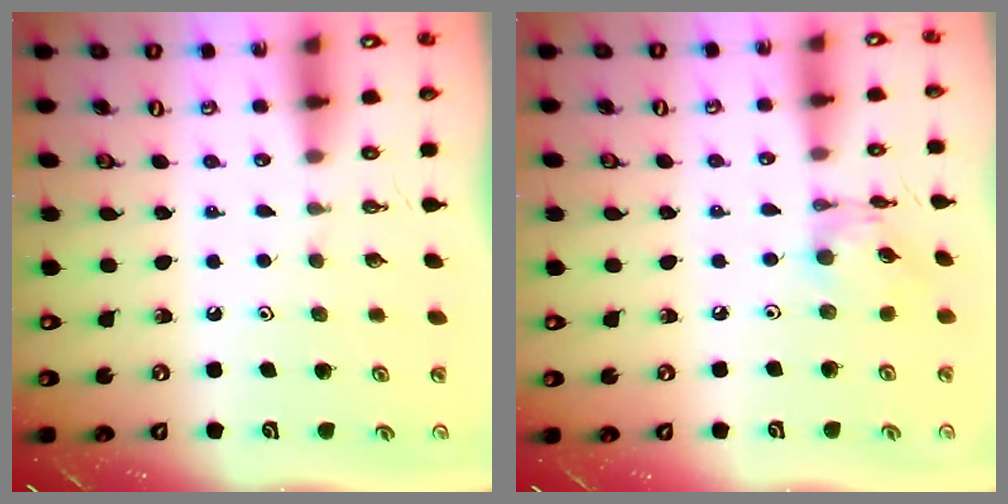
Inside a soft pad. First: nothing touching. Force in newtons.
{"total": 5.4, "press": 5.4, "slide": 0.2}